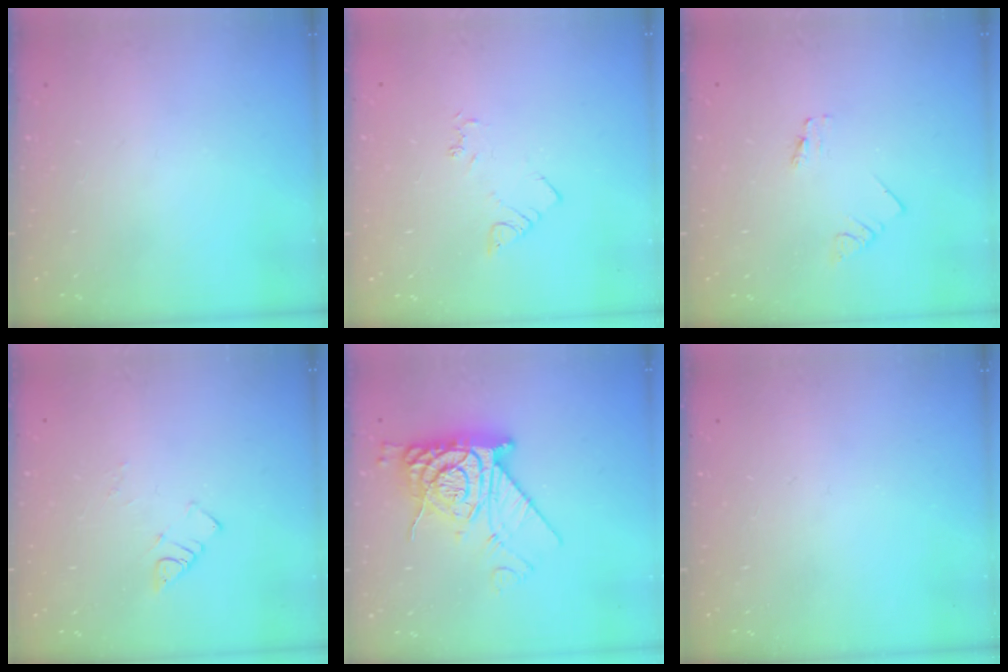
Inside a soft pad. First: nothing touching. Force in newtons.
{"total": 2.3, "press": 2.3, "slide": 0.3}
{"total": 0.0}
{"total": 4.0, "press": 4.0, "slide": 0.4}
{"total": 12.6, "press": 12.5, "slide": 1.4}
{"total": 0.0}